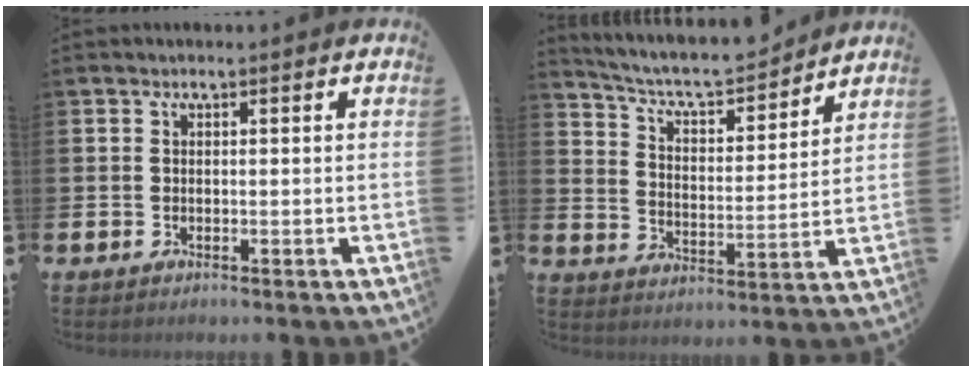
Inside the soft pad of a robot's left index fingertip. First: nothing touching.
{"total": 7.1, "force": [6.7, 1.4, 2.1], "torque": [-0.068, -0.050, 0.112]}